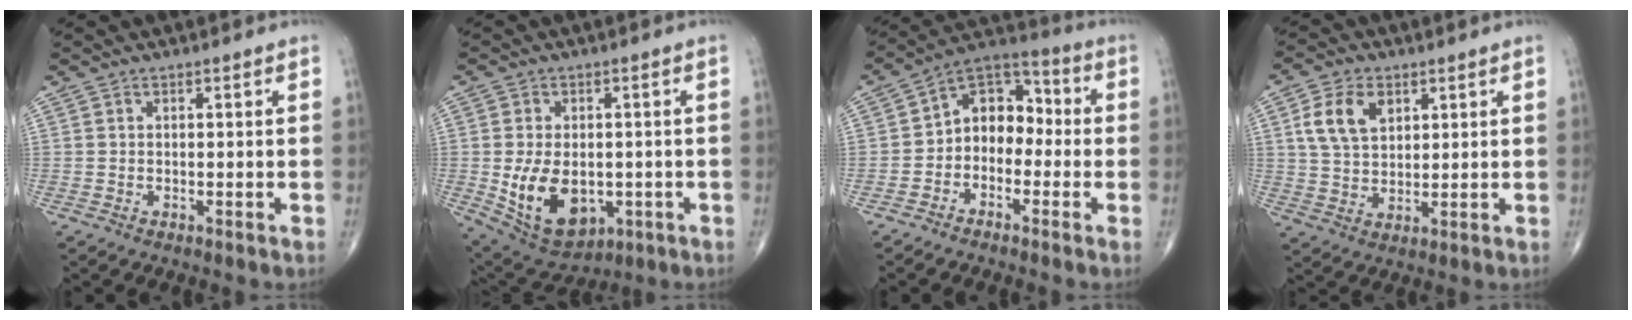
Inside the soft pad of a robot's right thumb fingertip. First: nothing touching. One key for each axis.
{"total": 13.1, "fx": -2.4, "fy": 8.5, "fz": 9.7, "tx": -0.145, "ty": -0.003, "tz": -0.013}
{"total": 10.0, "fx": -1.5, "fy": 7.5, "fz": 6.5, "tx": -0.065, "ty": 0.048, "tz": -0.047}
{"total": 8.7, "fx": 3.3, "fy": 5.8, "fz": 5.6, "tx": -0.097, "ty": -0.007, "tz": 0.064}